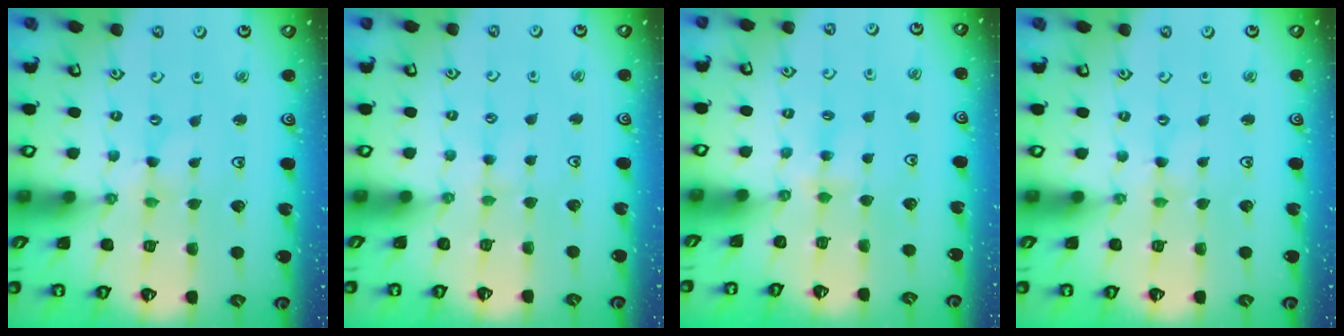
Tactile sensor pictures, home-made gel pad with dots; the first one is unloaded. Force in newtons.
{"total": 1.5, "press": 1.5, "slide": 0.3}
{"total": 3.0, "press": 3.0, "slide": 0.4}
{"total": 0.0}